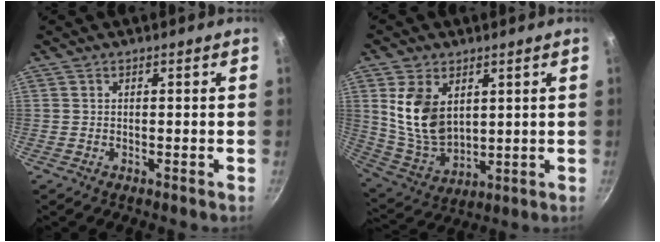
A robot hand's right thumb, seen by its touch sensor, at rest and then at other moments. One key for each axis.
{"total": 12.7, "fx": 3.6, "fy": 8.2, "fz": 8.9, "tx": -0.152, "ty": -0.033, "tz": 0.085}